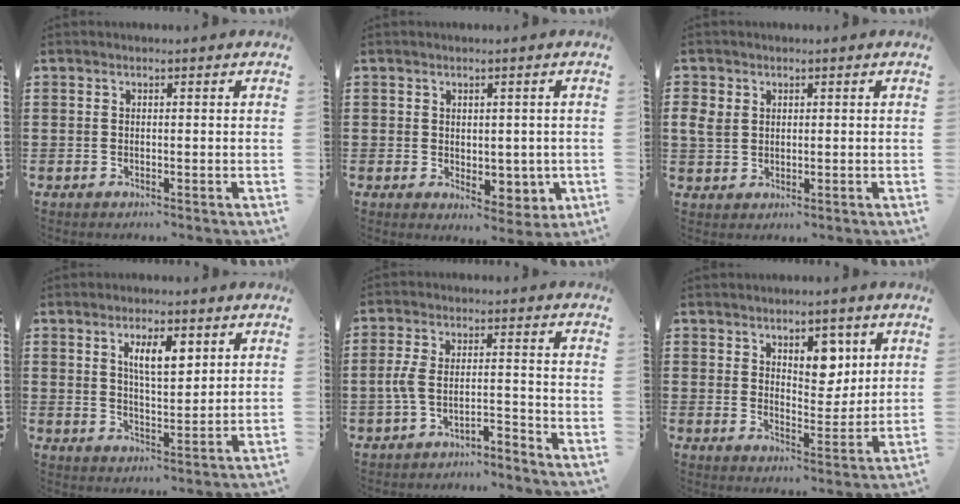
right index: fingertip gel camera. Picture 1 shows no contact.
{"total": 3.3, "force": [0.9, 2.8, 1.4], "torque": [-0.026, 0.007, 0.018]}
{"total": 2.9, "force": [1.0, 2.4, 1.3], "torque": [-0.043, 0.008, 0.015]}
{"total": 5.9, "force": [2.6, 2.1, 4.8], "torque": [-0.086, 0.002, 0.039]}
{"total": 3.9, "force": [-3.2, 0.7, 2.1], "torque": [-0.057, 0.002, -0.070]}
{"total": 5.8, "force": [3.2, 3.4, 3.3], "torque": [-0.046, -0.006, 0.050]}